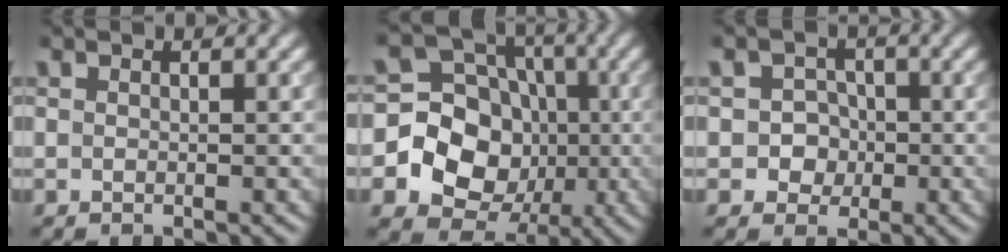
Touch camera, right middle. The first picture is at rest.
{"total": 10.6, "force": [-1.7, 9.6, 4.2], "torque": [-0.079, 0.001, -0.066]}
{"total": 2.9, "force": [-0.6, 2.7, 0.8], "torque": [0.012, 0.003, -0.024]}